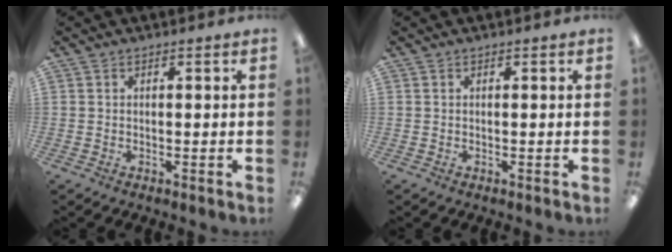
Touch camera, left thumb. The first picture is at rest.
{"total": 0.0}